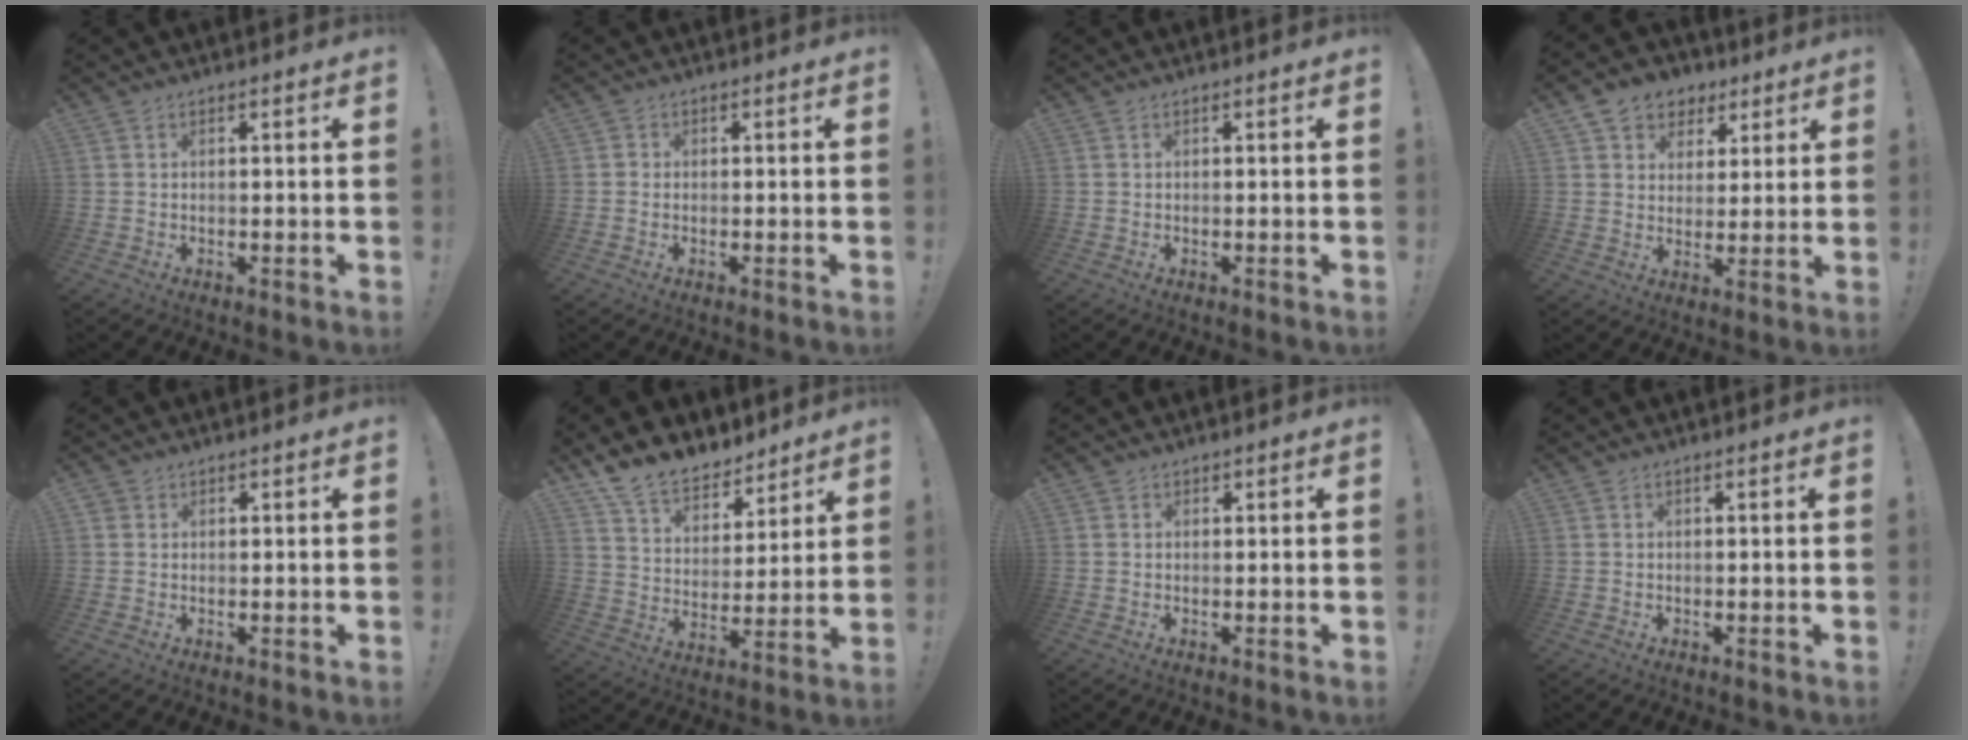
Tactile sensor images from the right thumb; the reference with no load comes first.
{"total": 1.0, "force": [-0.3, 0.9, 0.2], "torque": [-0.009, 0.006, -0.004]}
{"total": 0.0}
{"total": 8.5, "force": [4.5, 6.9, 1.9], "torque": [-0.032, -0.020, 0.091]}
{"total": 1.4, "force": [1.1, 0.8, 0.2], "torque": [0.003, -0.004, 0.021]}
{"total": 12.1, "force": [10.3, 5.7, 2.9], "torque": [-0.063, -0.081, 0.197]}
{"total": 0.6, "force": [0.4, 0.4, 0.1], "torque": [0.000, 0.000, 0.007]}
{"total": 0.0}